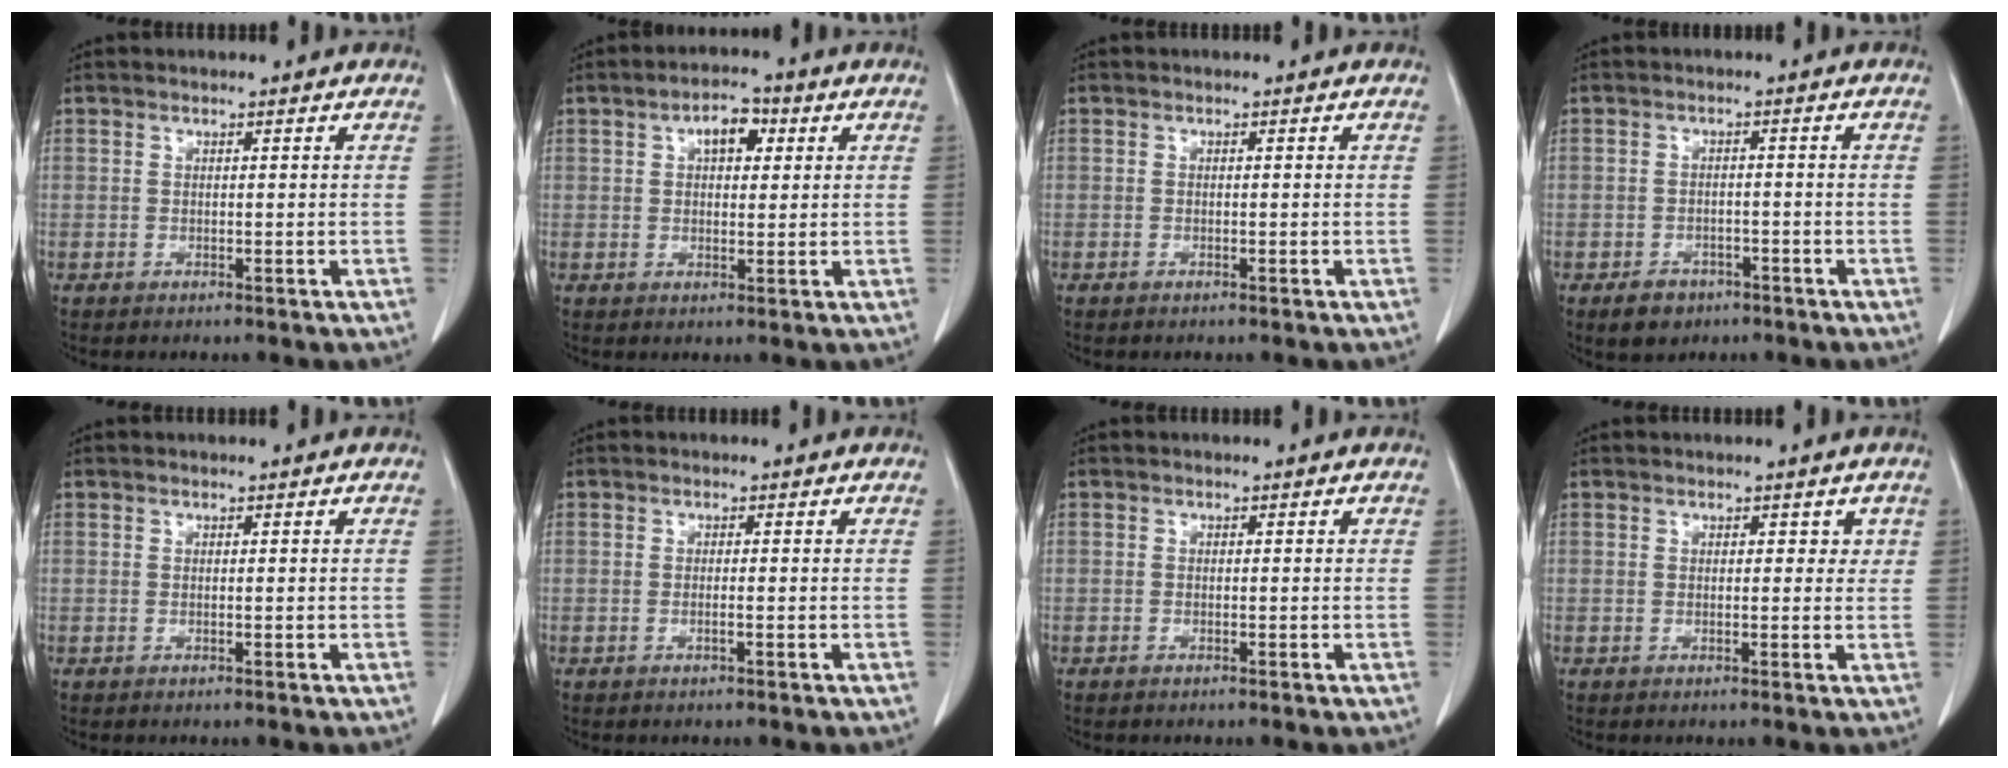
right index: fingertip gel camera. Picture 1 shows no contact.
{"total": 5.3, "force": [1.8, 2.9, 4.1], "torque": [-0.071, 0.017, 0.031]}
{"total": 0.7, "force": [-0.3, 0.4, 0.4], "torque": [-0.009, 0.000, -0.004]}
{"total": 4.8, "force": [-3.0, 3.3, 1.8], "torque": [-0.031, 0.003, -0.040]}
{"total": 0.0}
{"total": 1.1, "force": [-0.4, 0.2, 1.0], "torque": [-0.021, 0.000, -0.006]}
{"total": 0.9, "force": [-0.4, 0.5, 0.5], "torque": [-0.011, 0.000, -0.005]}
{"total": 2.1, "force": [0.7, 1.3, 1.5], "torque": [-0.026, 0.012, 0.008]}